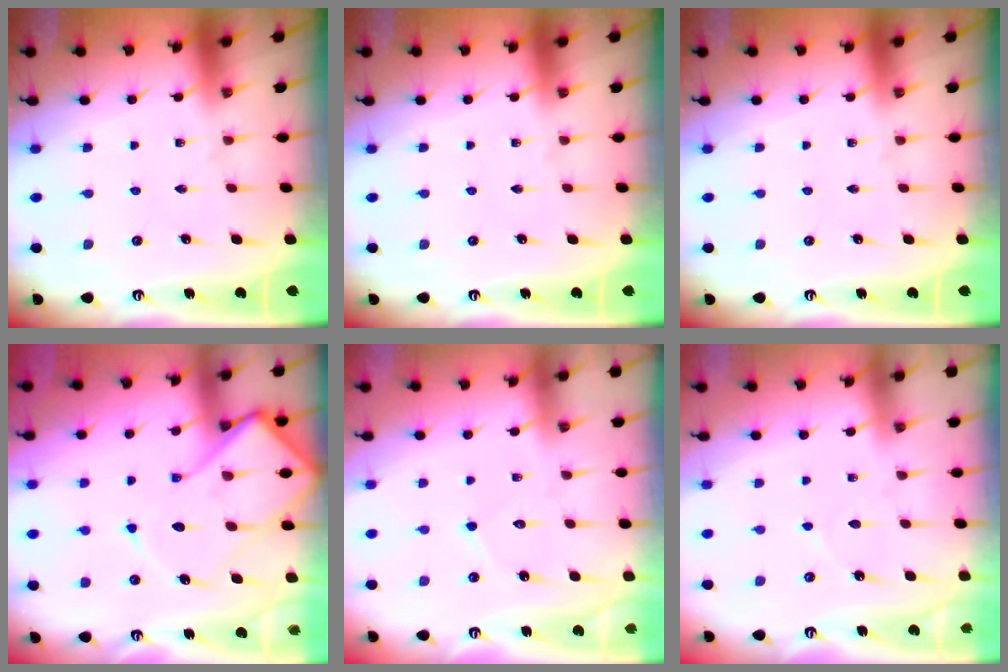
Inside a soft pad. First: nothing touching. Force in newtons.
{"total": 0.0}
{"total": 0.0}
{"total": 15.5, "press": 15.4, "slide": 1.5}
{"total": 4.6, "press": 4.5, "slide": 0.3}
{"total": 2.9, "press": 2.9, "slide": 0.3}